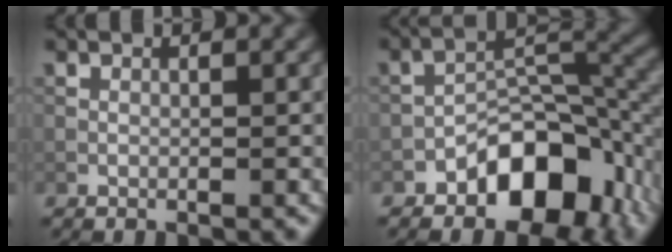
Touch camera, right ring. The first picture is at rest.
{"total": 8.5, "force": [-4.5, 4.6, 5.6], "torque": [-0.065, 0.008, -0.081]}